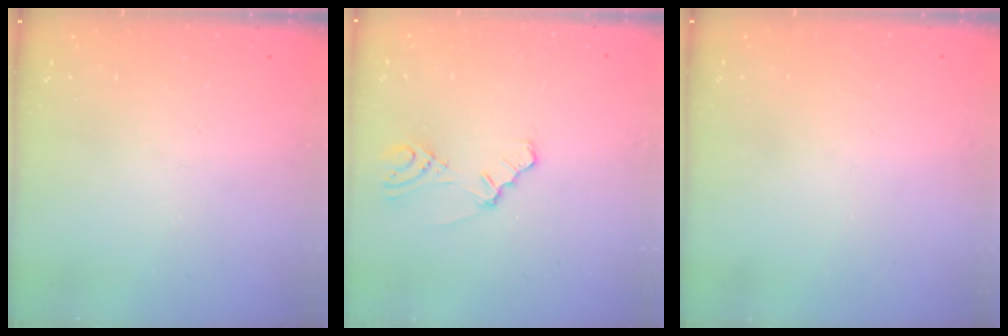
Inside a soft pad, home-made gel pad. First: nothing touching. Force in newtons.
{"total": 1.7, "press": 1.6, "slide": 0.5}
{"total": 0.0}